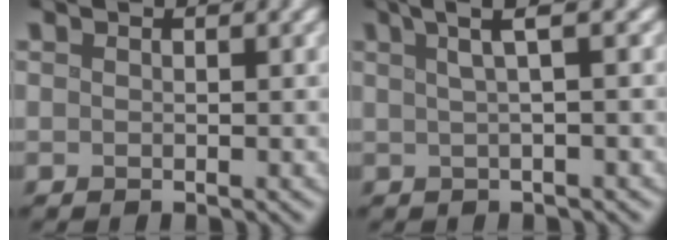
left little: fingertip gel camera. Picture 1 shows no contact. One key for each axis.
{"total": 3.8, "fx": 1.7, "fy": 0.7, "fz": 3.3, "tx": -0.046, "ty": 0.015, "tz": 0.026}